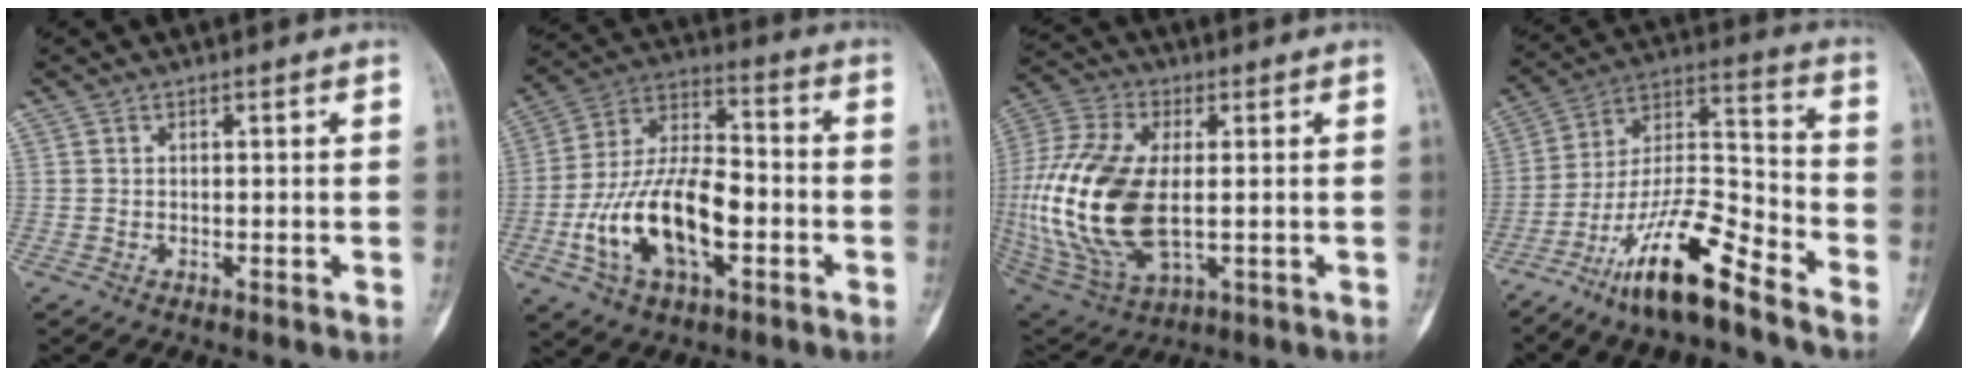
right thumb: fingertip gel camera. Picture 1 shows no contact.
{"total": 19.5, "force": [-5.2, 10.0, 15.9], "torque": [-0.289, 0.039, -0.090]}
{"total": 22.8, "force": [-0.8, 12.1, 19.4], "torque": [-0.435, -0.012, -0.003]}
{"total": 17.0, "force": [-11.7, 3.9, 11.7], "torque": [-0.209, 0.082, -0.215]}